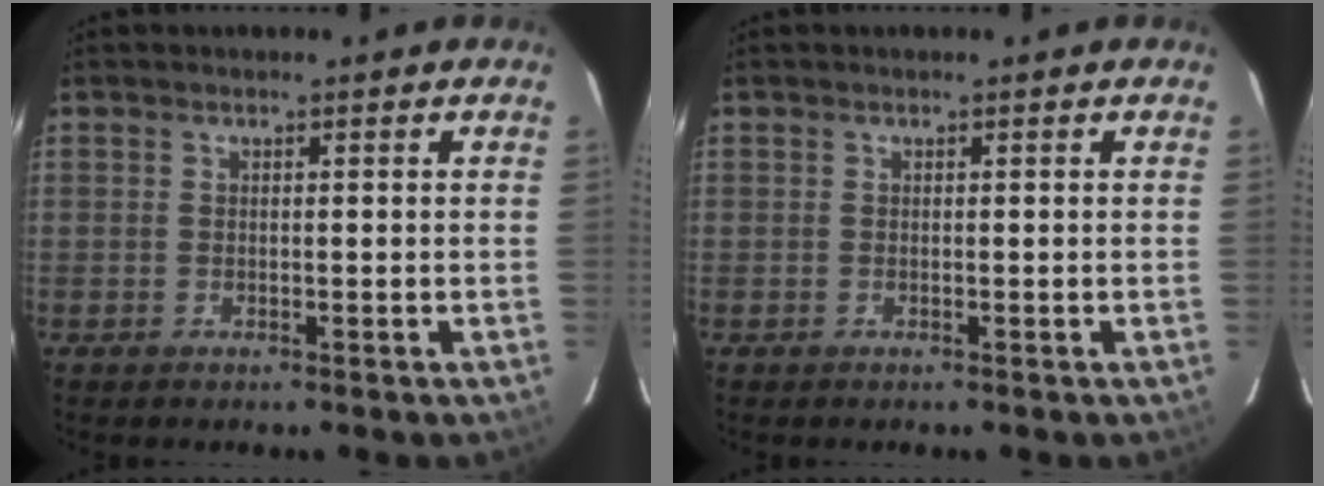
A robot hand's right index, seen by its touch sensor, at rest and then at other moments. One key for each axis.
{"total": 0.0}